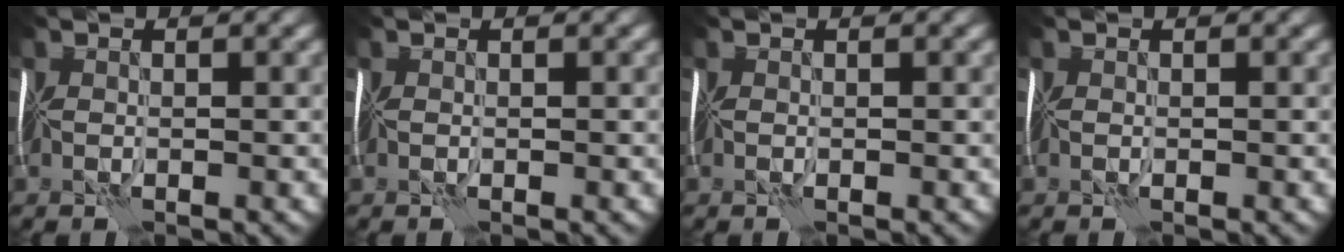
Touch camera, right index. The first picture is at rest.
{"total": 0.0}
{"total": 0.0}
{"total": 0.0}